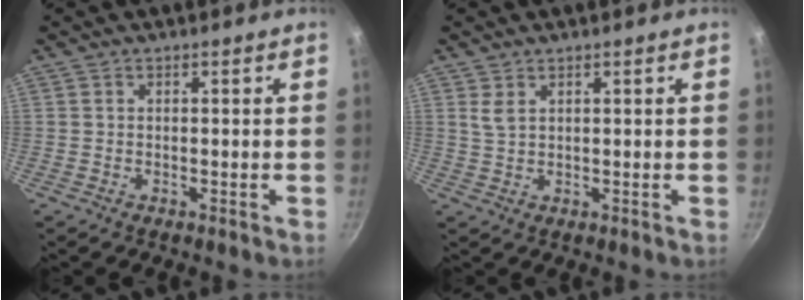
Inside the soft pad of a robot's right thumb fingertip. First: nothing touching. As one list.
[{"total": 2.3, "force": [1.1, 1.1, 1.6], "torque": [-0.030, -0.006, 0.023]}]